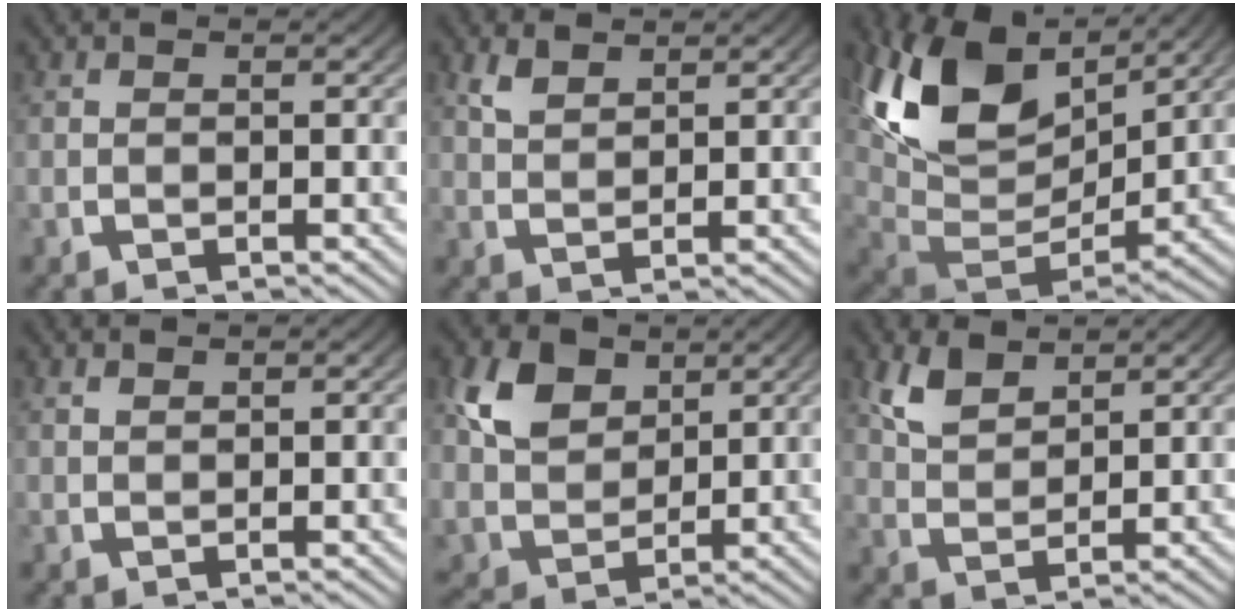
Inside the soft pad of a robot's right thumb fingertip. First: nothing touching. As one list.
[{"total": 2.2, "force": [1.9, 0.6, 0.8], "torque": [-0.012, 0.003, 0.045]}, {"total": 14.3, "force": [2.8, 9.2, 10.6], "torque": [-0.237, -0.041, 0.064]}, {"total": 0.7, "force": [0.7, 0.0, 0.0], "torque": [0.004, 0.001, 0.018]}, {"total": 8.3, "force": [2.2, 6.2, 5.1], "torque": [-0.124, -0.030, 0.050]}, {"total": 3.7, "force": [2.8, 1.6, 1.9], "torque": [-0.042, -0.002, 0.062]}]